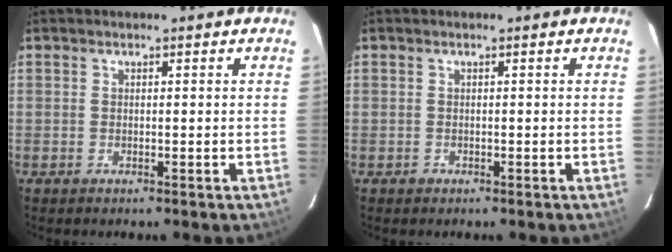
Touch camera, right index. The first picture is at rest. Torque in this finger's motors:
{"motor_torque": [0.19, 0.14, 0.00, -0.08]}